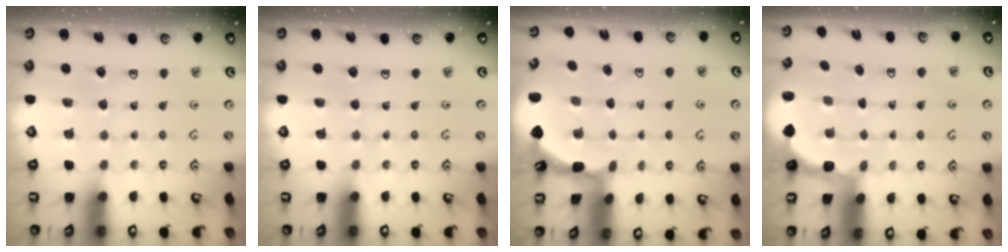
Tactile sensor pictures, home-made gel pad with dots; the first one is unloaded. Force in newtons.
{"total": 0.0}
{"total": 1.8, "press": 1.8, "slide": 0.1}
{"total": 2.0, "press": 1.8, "slide": 0.7}